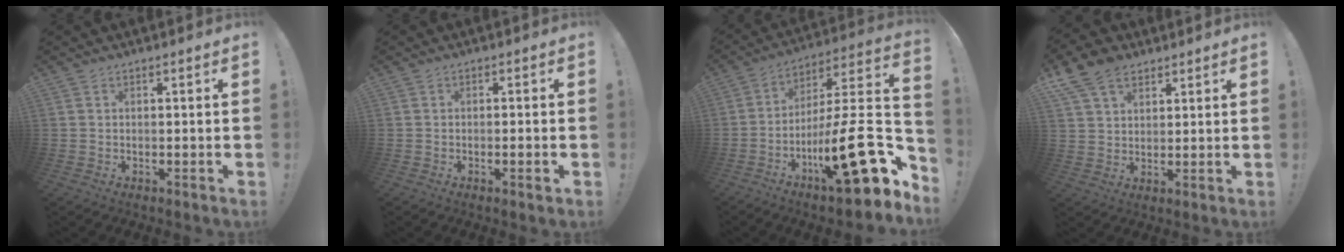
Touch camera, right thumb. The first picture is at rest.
{"total": 2.0, "force": [-0.7, 0.0, 1.9], "torque": [-0.033, 0.000, -0.011]}
{"total": 25.6, "force": [-9.0, 8.2, 22.6], "torque": [-0.339, 0.048, -0.138]}
{"total": 10.3, "force": [6.5, 6.6, 4.5], "torque": [-0.077, -0.026, 0.128]}